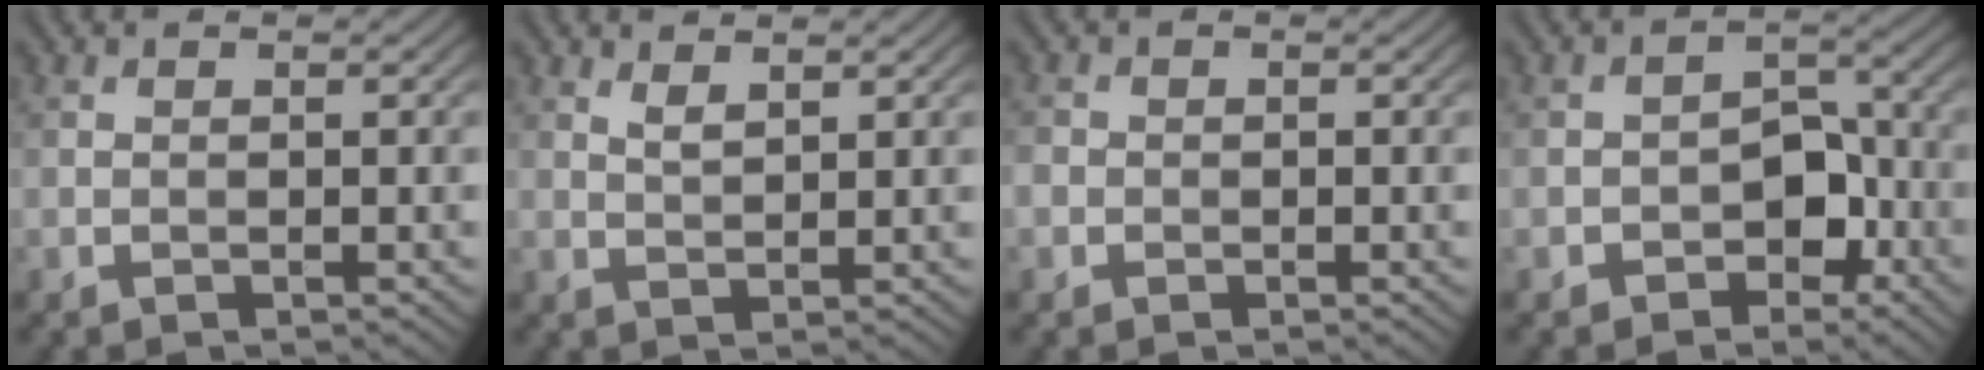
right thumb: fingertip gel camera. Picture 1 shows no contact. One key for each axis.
{"total": 1.9, "fx": 1.5, "fy": 0.4, "fz": 1.1, "tx": -0.028, "ty": -0.001, "tz": 0.032}
{"total": 1.6, "fx": -0.4, "fy": 1.5, "fz": 0.5, "tx": -0.010, "ty": -0.006, "tz": -0.013}
{"total": 5.0, "fx": -2.3, "fy": 3.3, "fz": 3.0, "tx": -0.035, "ty": 0.008, "tz": -0.038}